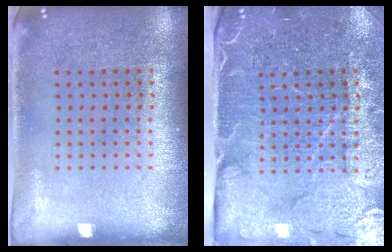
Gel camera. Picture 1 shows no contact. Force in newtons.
{"total": 4.5, "press": 3.9, "slide": 2.3}